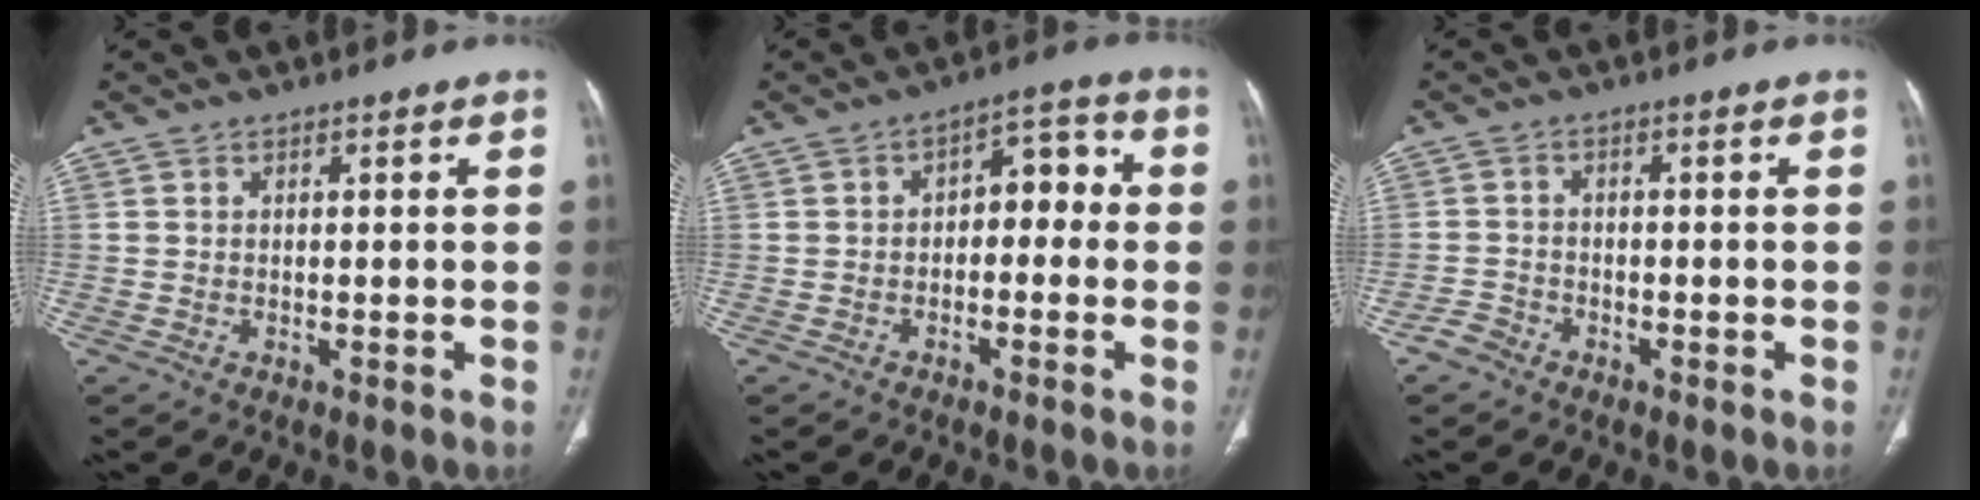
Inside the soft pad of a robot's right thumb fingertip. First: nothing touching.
{"total": 6.8, "force": [-0.7, 4.3, 5.3], "torque": [-0.042, 0.039, -0.020]}
{"total": 2.5, "force": [-1.9, 1.6, 0.3], "torque": [-0.005, 0.011, -0.040]}